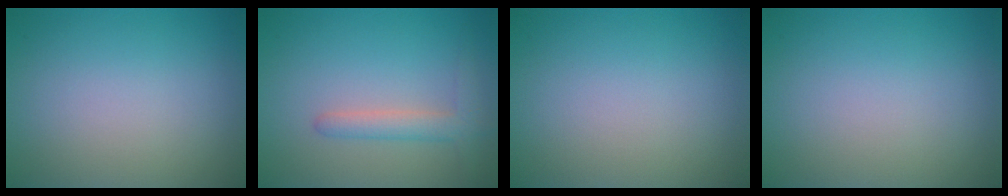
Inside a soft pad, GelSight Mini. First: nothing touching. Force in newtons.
{"total": 2.4, "press": 2.4, "slide": 0.3}
{"total": 0.0}
{"total": 0.0}